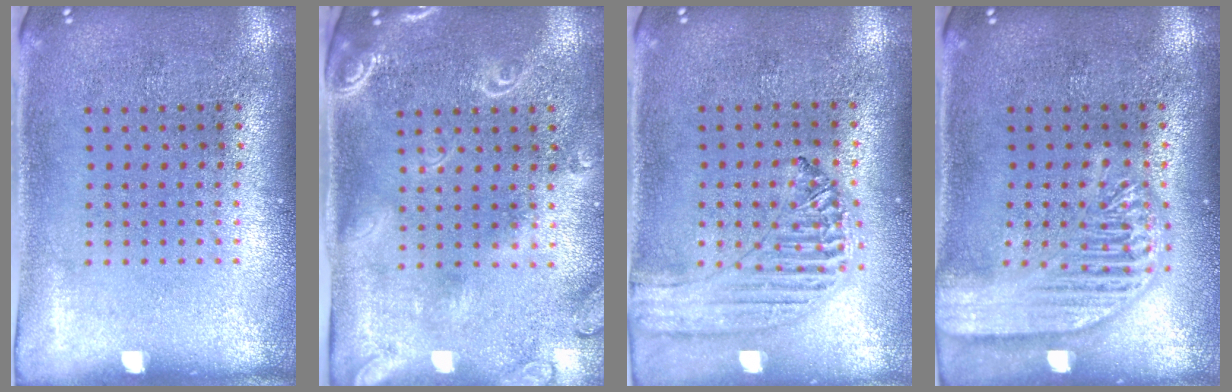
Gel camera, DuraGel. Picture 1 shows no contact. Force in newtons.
{"total": 2.3, "press": 1.9, "slide": 1.2}
{"total": 1.2, "press": 1.2, "slide": 0.1}
{"total": 2.8, "press": 2.8, "slide": 0.3}